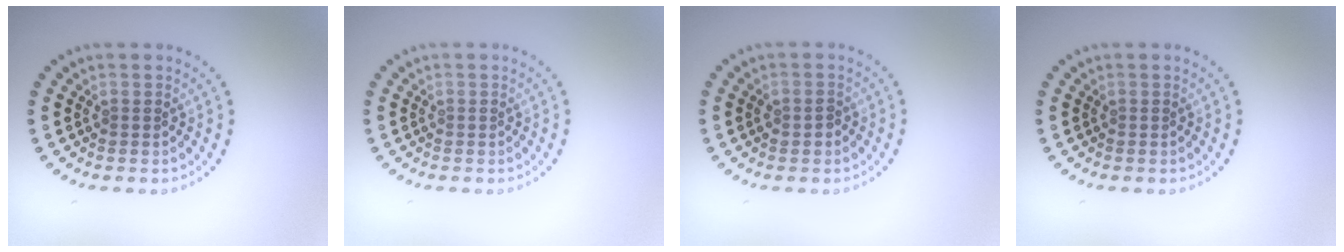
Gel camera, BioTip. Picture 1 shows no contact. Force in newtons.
{"total": 0.0}
{"total": 1.2, "press": 1.2, "slide": 0.1}
{"total": 0.0}